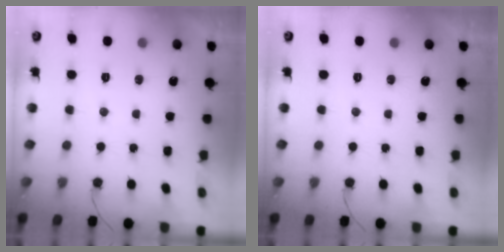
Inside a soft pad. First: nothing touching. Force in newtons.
{"total": 0.0}